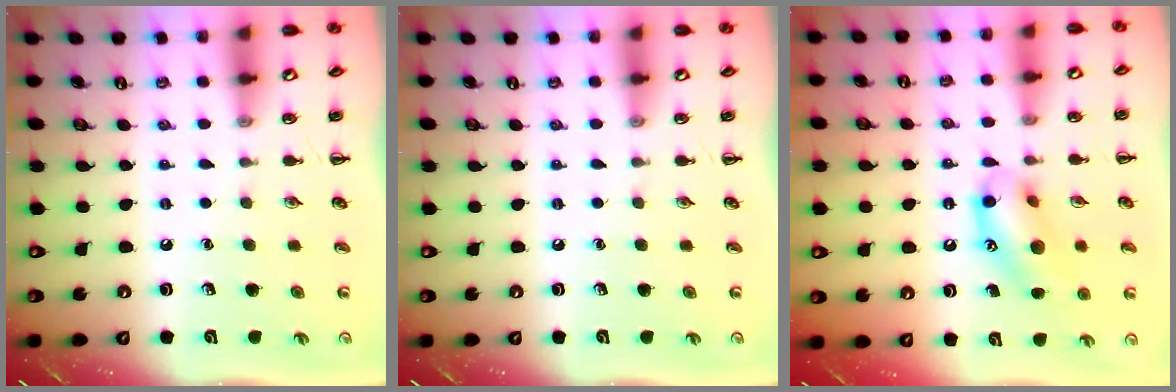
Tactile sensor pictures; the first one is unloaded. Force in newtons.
{"total": 0.0}
{"total": 14.2, "press": 14.0, "slide": 2.1}